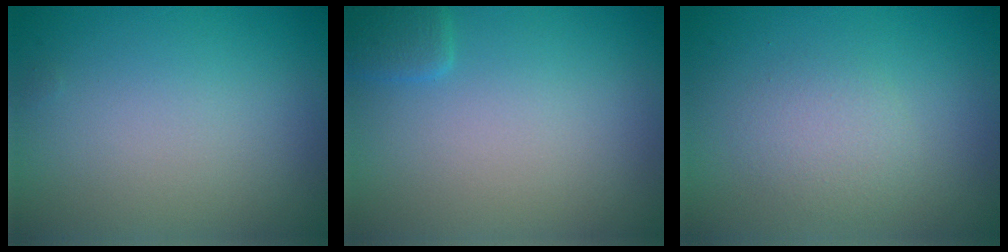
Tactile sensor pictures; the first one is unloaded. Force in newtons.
{"total": 1.5, "press": 1.5, "slide": 0.1}
{"total": 2.0, "press": 2.0, "slide": 0.2}